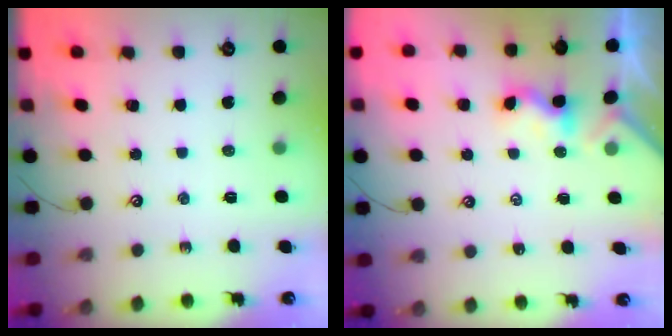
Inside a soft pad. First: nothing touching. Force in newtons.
{"total": 1.2, "press": 1.1, "slide": 0.4}